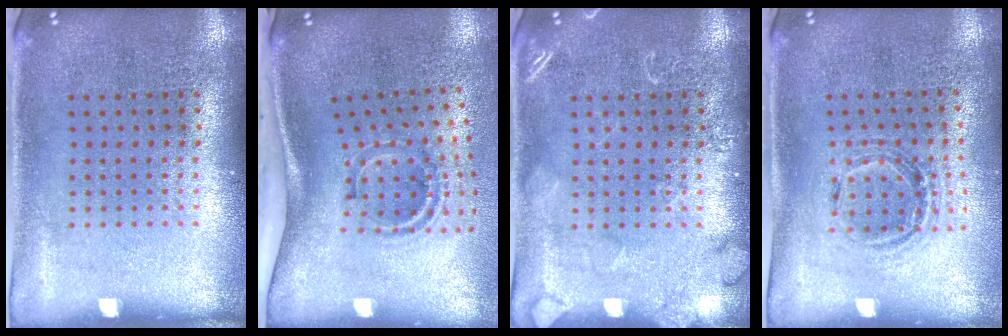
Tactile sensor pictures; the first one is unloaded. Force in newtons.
{"total": 2.0, "press": 1.1, "slide": 1.6}
{"total": 2.0, "press": 2.0, "slide": 0.2}
{"total": 1.0, "press": 1.0, "slide": 0.1}